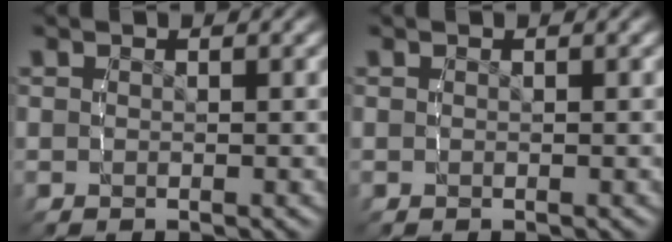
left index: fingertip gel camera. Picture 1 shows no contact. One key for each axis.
{"total": 0.0}